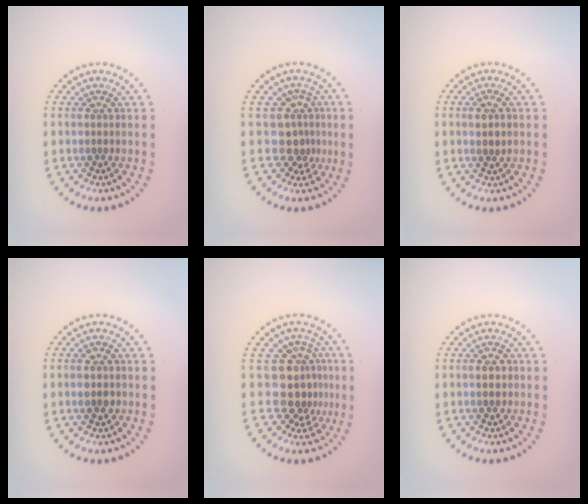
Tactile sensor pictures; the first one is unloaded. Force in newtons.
{"total": 2.8, "press": 2.0, "slide": 2.0}
{"total": 1.1, "press": 1.1, "slide": 0.3}
{"total": 1.4, "press": 1.4, "slide": 0.2}
{"total": 3.7, "press": 2.8, "slide": 2.4}
{"total": 1.9, "press": 1.9, "slide": 0.1}